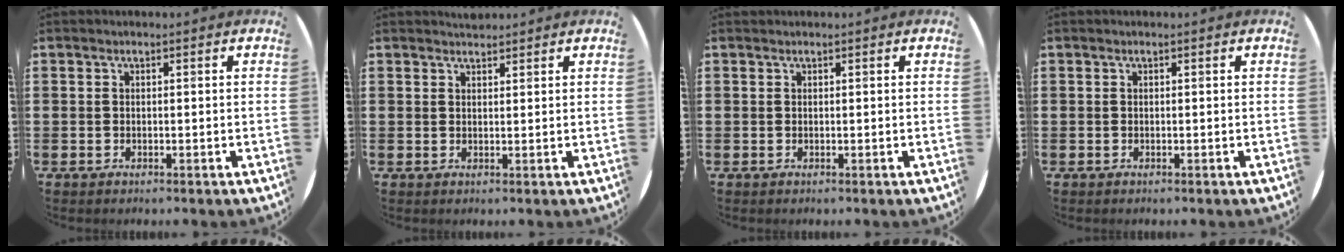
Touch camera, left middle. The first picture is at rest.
{"total": 1.4, "force": [1.4, 0.2, -0.1], "torque": [0.001, 0.002, 0.026]}
{"total": 0.0}
{"total": 0.0}